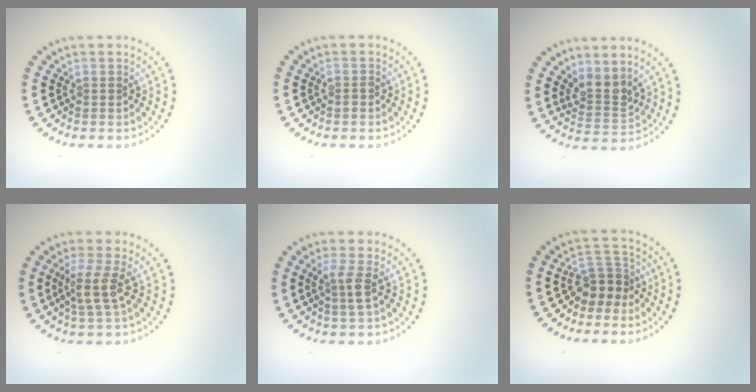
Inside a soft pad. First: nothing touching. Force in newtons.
{"total": 0.8, "press": 0.8, "slide": 0.2}
{"total": 2.6, "press": 2.0, "slide": 1.7}
{"total": 3.0, "press": 2.3, "slide": 1.8}
{"total": 2.0, "press": 1.7, "slide": 1.0}
{"total": 2.9, "press": 2.3, "slide": 1.8}